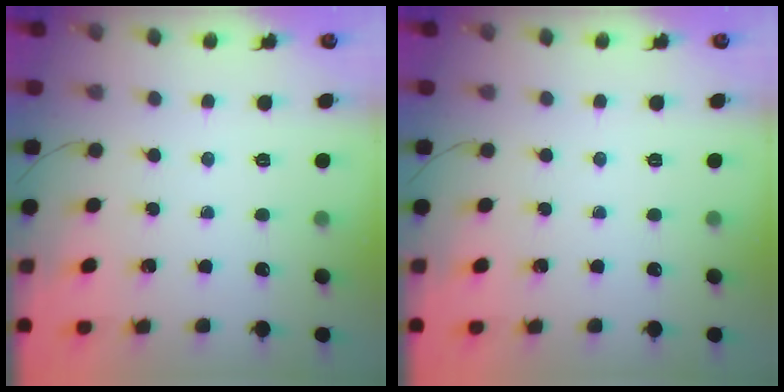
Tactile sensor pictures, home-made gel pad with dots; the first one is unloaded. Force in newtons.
{"total": 0.0}